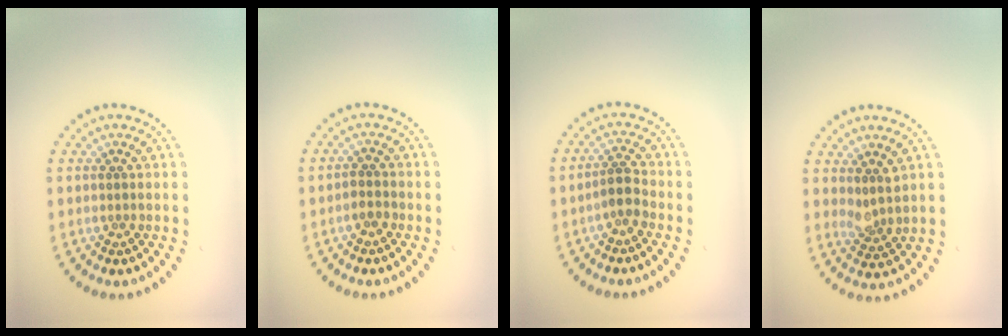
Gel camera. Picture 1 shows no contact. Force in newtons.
{"total": 1.4, "press": 1.2, "slide": 0.7}
{"total": 2.1, "press": 1.6, "slide": 1.2}
{"total": 2.0, "press": 1.6, "slide": 1.2}